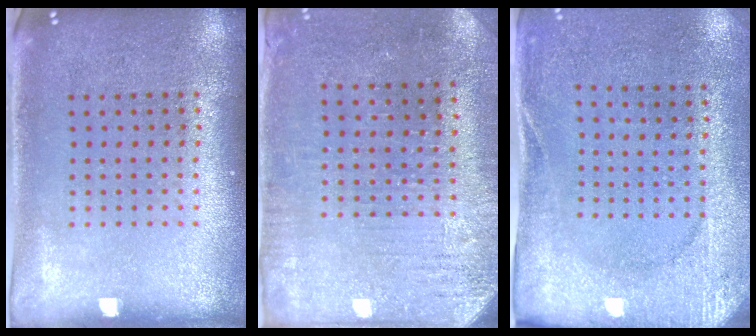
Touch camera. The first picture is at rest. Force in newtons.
{"total": 3.0, "press": 2.8, "slide": 1.2}
{"total": 2.7, "press": 2.3, "slide": 1.3}